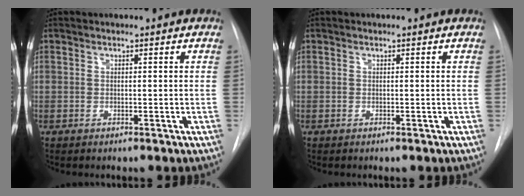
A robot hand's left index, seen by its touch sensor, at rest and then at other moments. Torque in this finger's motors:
{"motor_torque": [0.01, -0.01, 0.00, 0.00]}